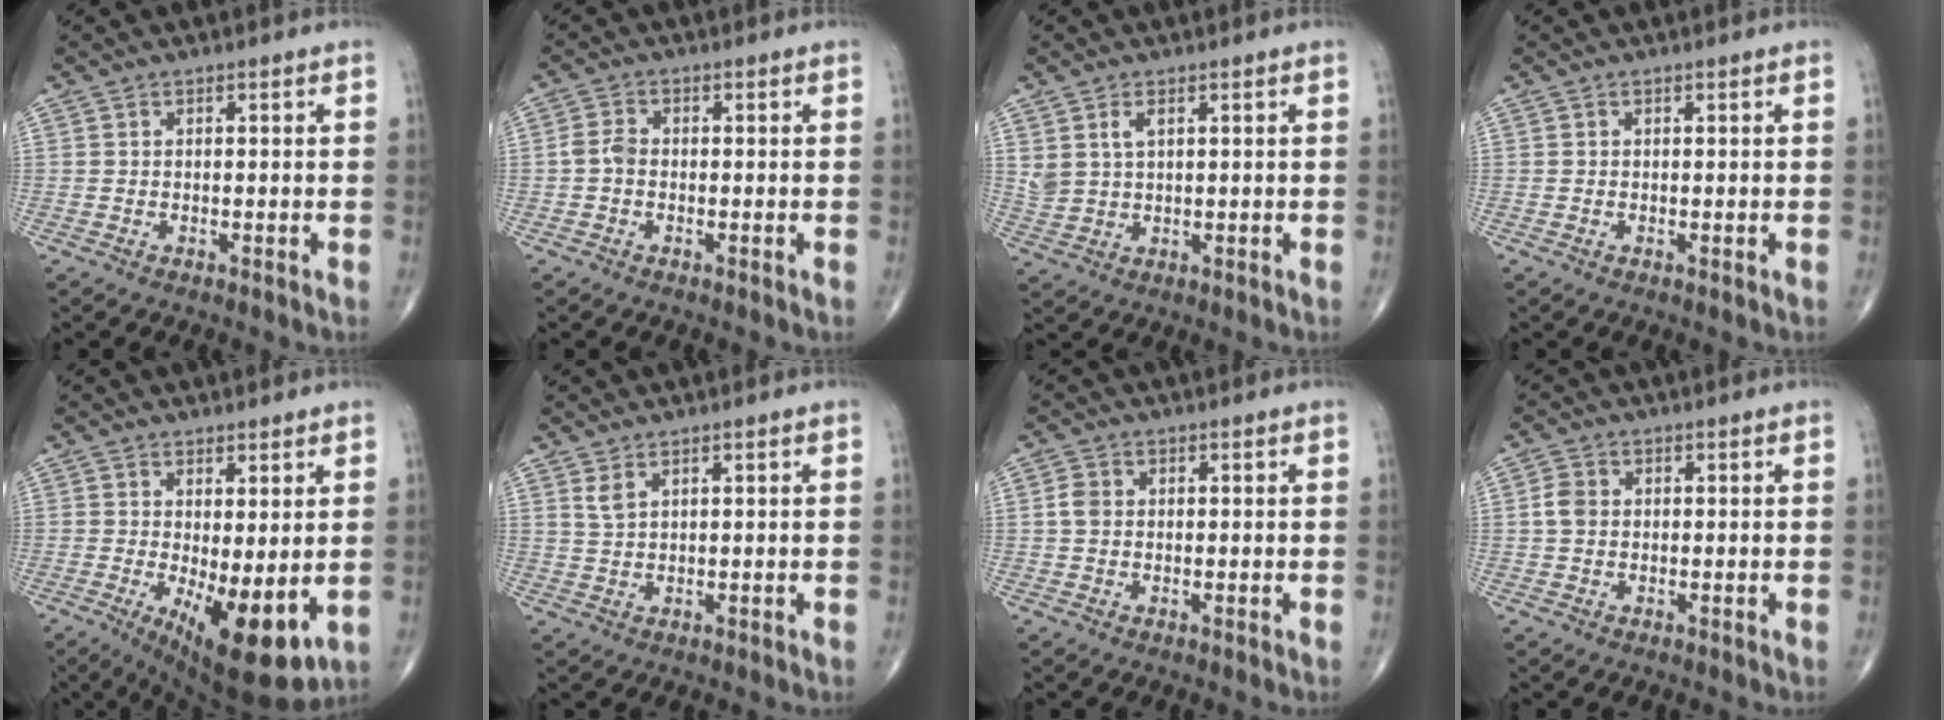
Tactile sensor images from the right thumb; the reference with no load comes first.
{"total": 2.6, "force": [-0.5, 1.7, 1.9], "torque": [-0.035, 0.006, -0.017]}
{"total": 4.0, "force": [1.8, 2.2, 2.9], "torque": [-0.057, -0.006, 0.044]}
{"total": 0.0}
{"total": 12.3, "force": [-2.2, 4.4, 11.3], "torque": [-0.164, -0.026, -0.017]}
{"total": 2.0, "force": [1.3, 0.7, 1.4], "torque": [-0.031, -0.003, 0.033]}
{"total": 2.3, "force": [0.2, 1.8, 1.3], "torque": [-0.024, 0.006, 0.000]}
{"total": 2.8, "force": [0.1, 2.3, 1.7], "torque": [-0.033, 0.007, -0.002]}